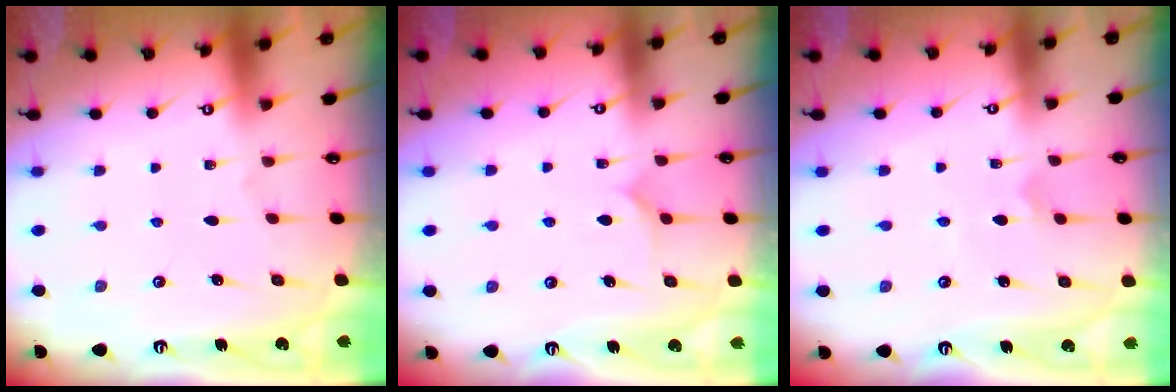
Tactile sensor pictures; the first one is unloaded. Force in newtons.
{"total": 6.6, "press": 6.5, "slide": 0.6}
{"total": 2.9, "press": 2.9, "slide": 0.4}